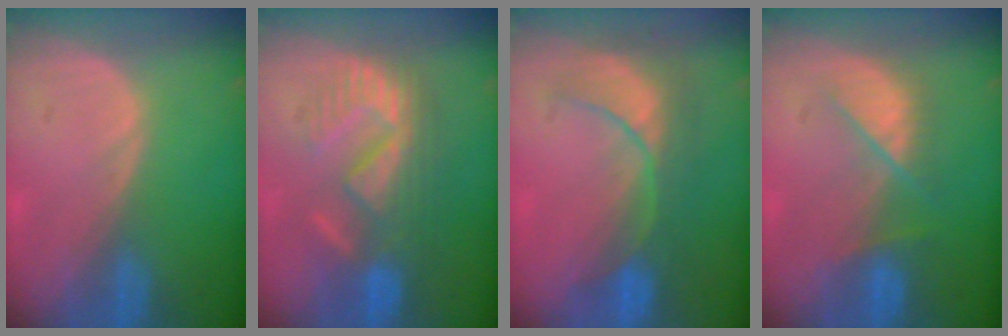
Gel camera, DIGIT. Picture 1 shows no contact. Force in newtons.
{"total": 9.0, "press": 8.9, "slide": 1.8}
{"total": 8.0, "press": 7.9, "slide": 1.6}
{"total": 5.1, "press": 5.1, "slide": 0.8}